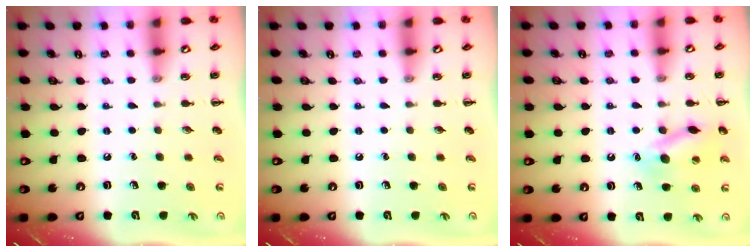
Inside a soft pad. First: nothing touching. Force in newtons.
{"total": 0.0}
{"total": 12.7, "press": 12.6, "slide": 2.0}